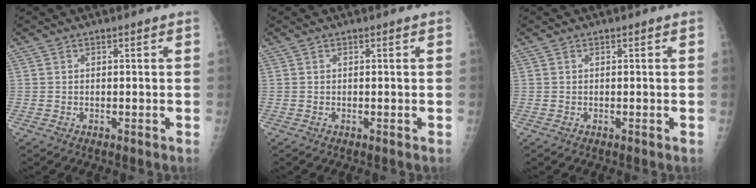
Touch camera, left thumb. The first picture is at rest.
{"total": 0.0}
{"total": 0.0}